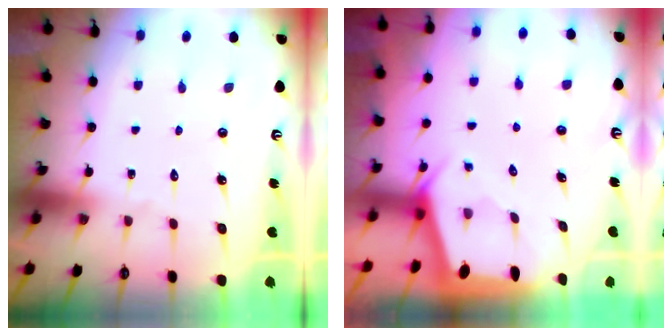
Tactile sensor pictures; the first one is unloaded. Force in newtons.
{"total": 1.9, "press": 1.9, "slide": 0.2}